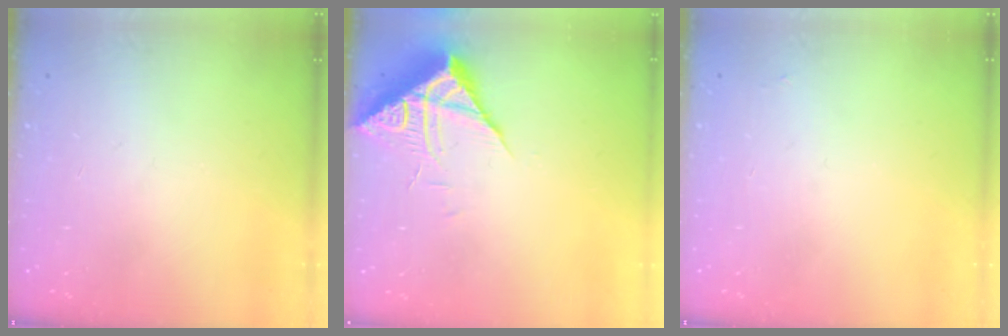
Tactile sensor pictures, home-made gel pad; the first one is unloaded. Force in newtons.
{"total": 8.5, "press": 8.4, "slide": 0.8}
{"total": 1.9, "press": 1.9, "slide": 0.3}